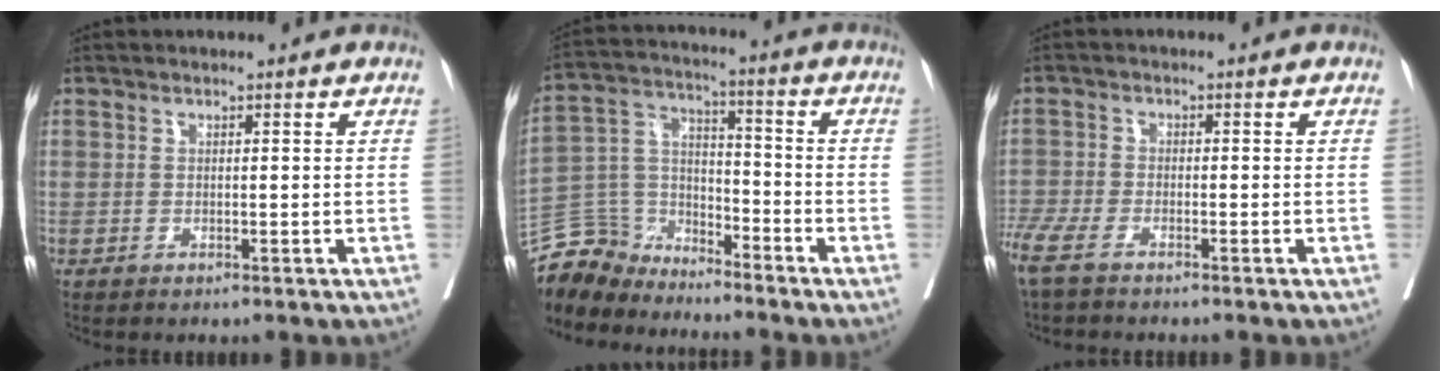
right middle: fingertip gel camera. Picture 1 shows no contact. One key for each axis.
{"total": 8.8, "fx": -8.3, "fy": 2.8, "fz": -0.9, "tx": 0.007, "ty": 0.030, "tz": -0.171}
{"total": 6.4, "fx": -5.3, "fy": 1.2, "fz": 3.4, "tx": -0.084, "ty": -0.002, "tz": -0.104}